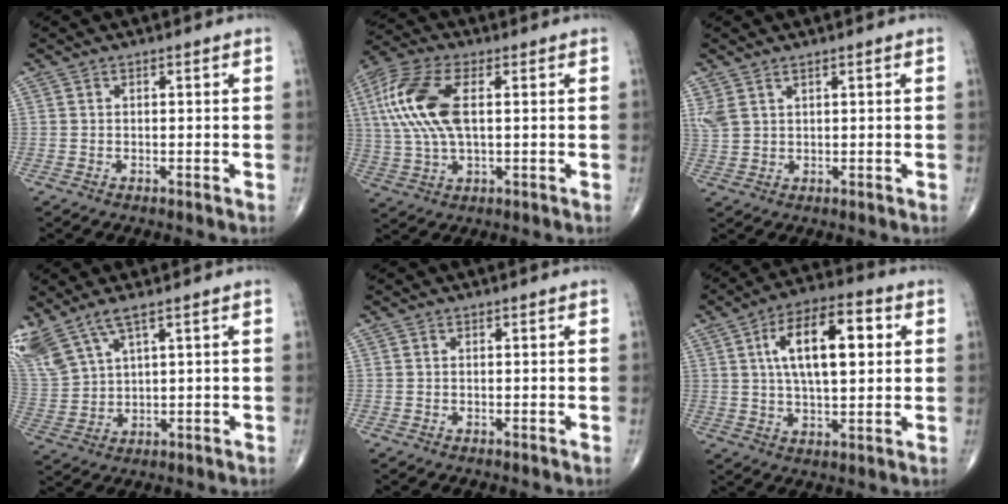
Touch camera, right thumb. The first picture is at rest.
{"total": 14.8, "force": [2.7, 6.9, 12.8], "torque": [-0.297, 0.011, 0.051]}
{"total": 3.6, "force": [2.2, 1.9, 2.2], "torque": [-0.052, -0.002, 0.054]}
{"total": 12.4, "force": [7.9, 4.8, 8.2], "torque": [-0.197, -0.021, 0.173]}
{"total": 0.0}
{"total": 15.6, "force": [3.8, 6.8, 13.5], "torque": [-0.212, 0.008, 0.059]}